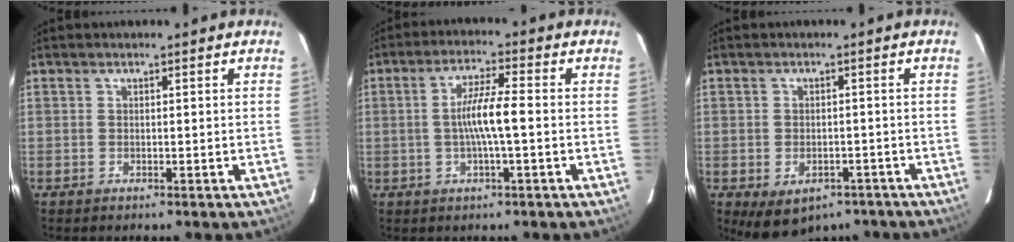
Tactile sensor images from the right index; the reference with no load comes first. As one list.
[{"total": 6.6, "force": [-0.8, 0.2, 6.5], "torque": [-0.123, 0.003, -0.016]}, {"total": 8.7, "force": [-5.4, 5.4, 4.2], "torque": [-0.075, -0.007, -0.055]}]